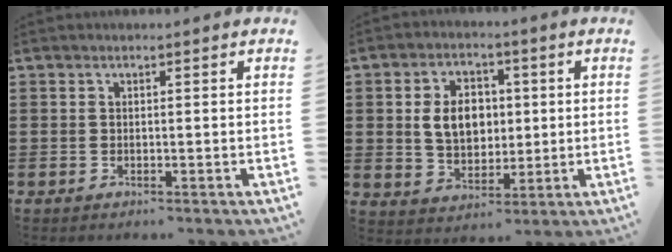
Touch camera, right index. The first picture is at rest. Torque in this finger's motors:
{"motor_torque": [1.33, 0.62, 0.64, 0.08]}